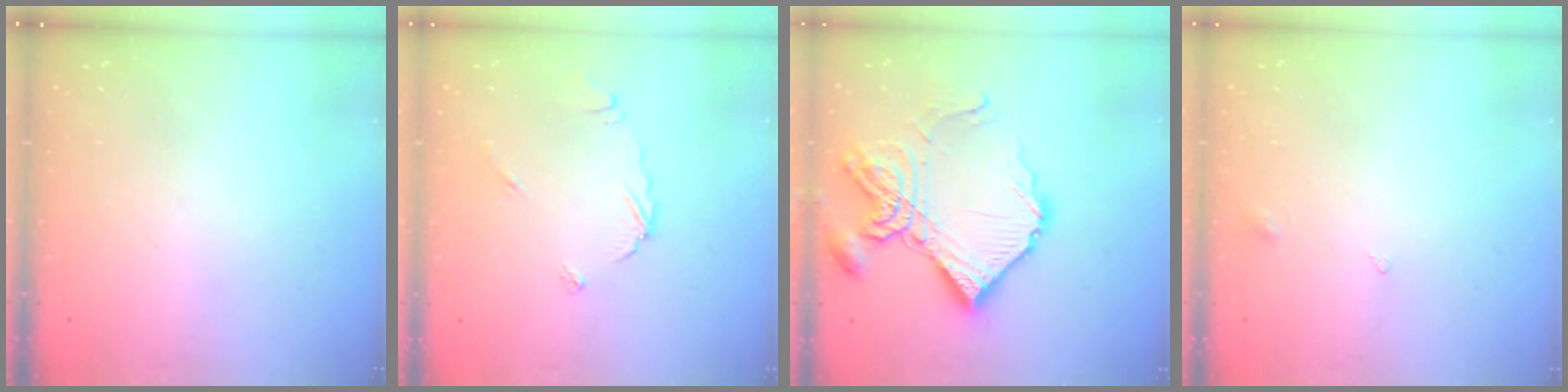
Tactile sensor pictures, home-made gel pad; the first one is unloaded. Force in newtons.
{"total": 4.9, "press": 4.9, "slide": 0.4}
{"total": 20.0, "press": 19.9, "slide": 2.2}
{"total": 2.5, "press": 2.4, "slide": 0.5}